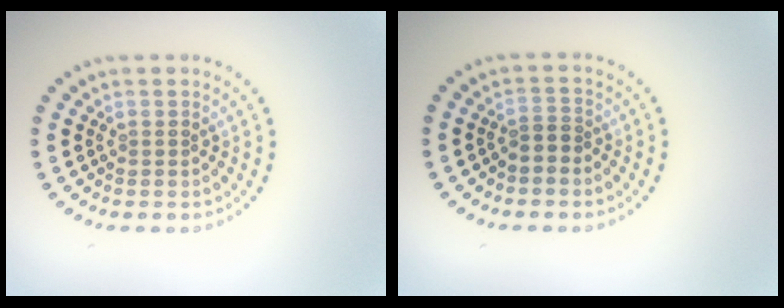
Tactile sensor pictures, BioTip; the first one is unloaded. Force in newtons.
{"total": 1.6, "press": 1.3, "slide": 0.9}